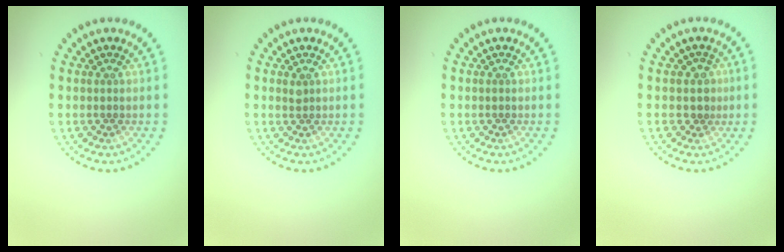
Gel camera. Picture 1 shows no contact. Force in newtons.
{"total": 0.6, "press": 0.5, "slide": 0.4}
{"total": 0.0}
{"total": 1.2, "press": 0.8, "slide": 0.9}